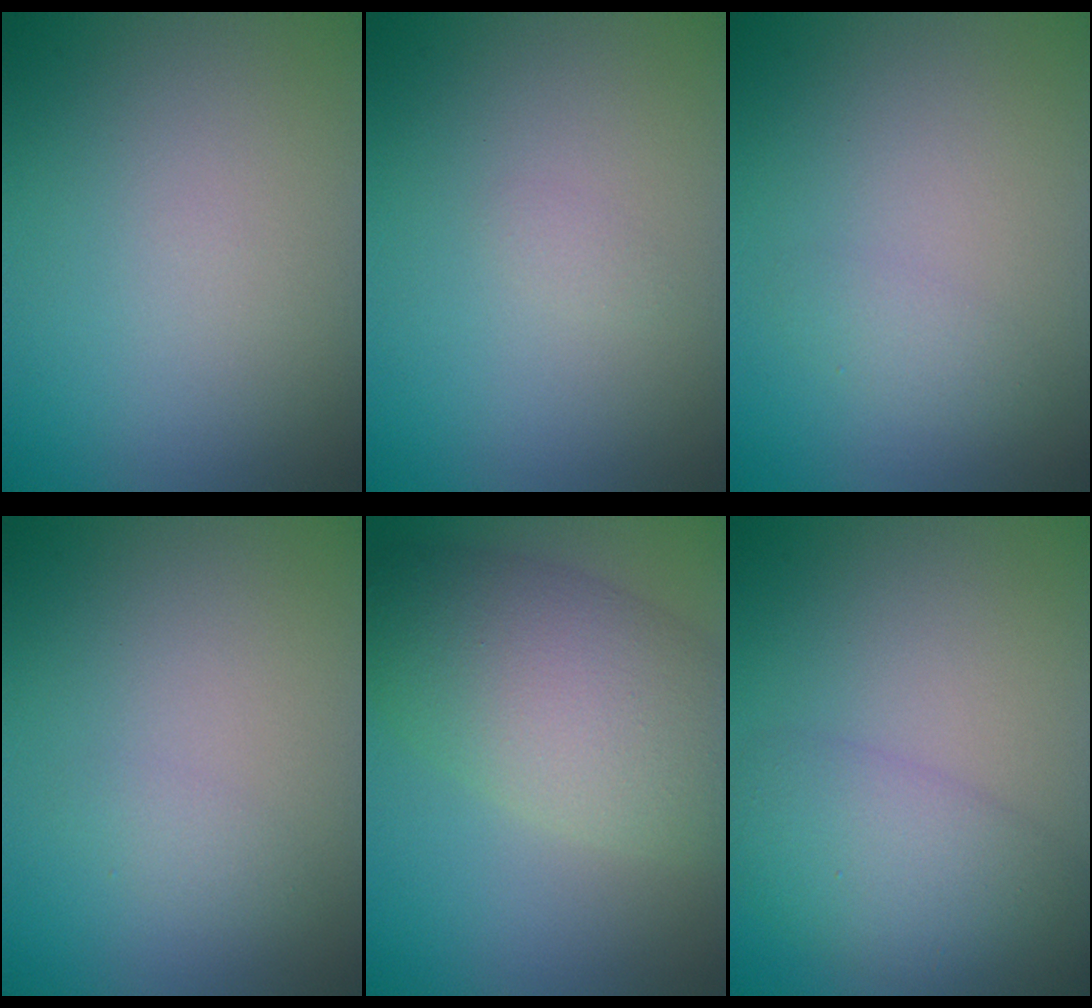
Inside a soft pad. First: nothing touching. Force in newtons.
{"total": 0.5, "press": 0.5, "slide": 0.1}
{"total": 1.2, "press": 1.2, "slide": 0.0}
{"total": 1.0, "press": 1.0, "slide": 0.1}
{"total": 8.9, "press": 8.9, "slide": 0.3}
{"total": 3.9, "press": 3.9, "slide": 0.4}